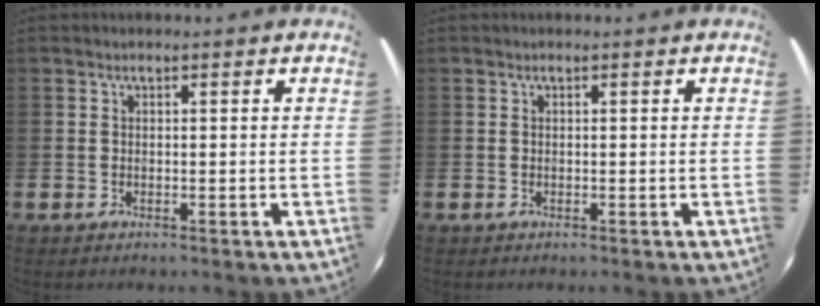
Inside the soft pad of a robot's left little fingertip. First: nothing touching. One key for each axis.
{"total": 0.0}